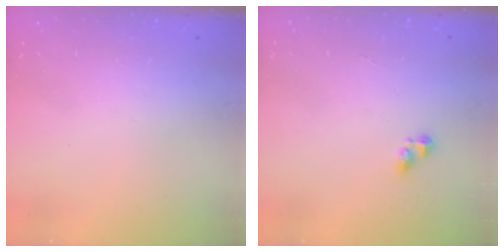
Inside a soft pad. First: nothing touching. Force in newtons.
{"total": 3.5, "press": 3.5, "slide": 0.4}